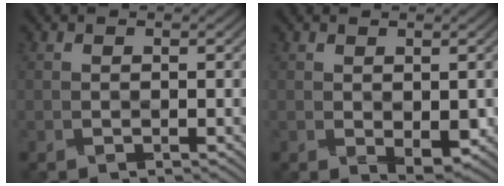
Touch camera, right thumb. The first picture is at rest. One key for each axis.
{"total": 2.3, "fx": -0.3, "fy": 1.1, "fz": 2.0, "tx": -0.036, "ty": -0.008, "tz": -0.002}